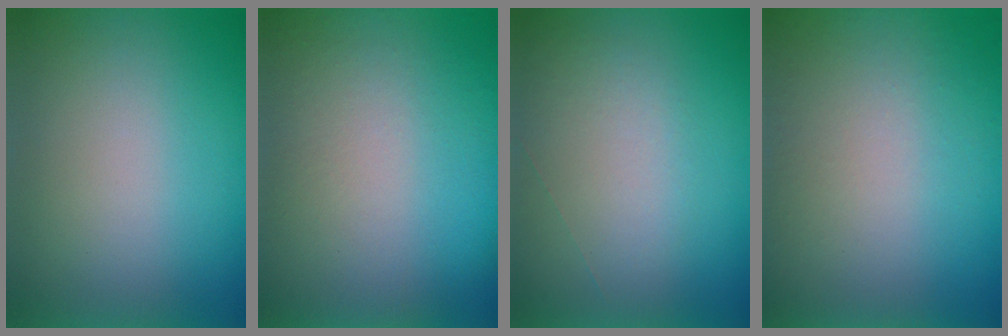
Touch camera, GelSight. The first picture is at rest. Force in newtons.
{"total": 5.7}
{"total": 1.0}
{"total": 5.8}